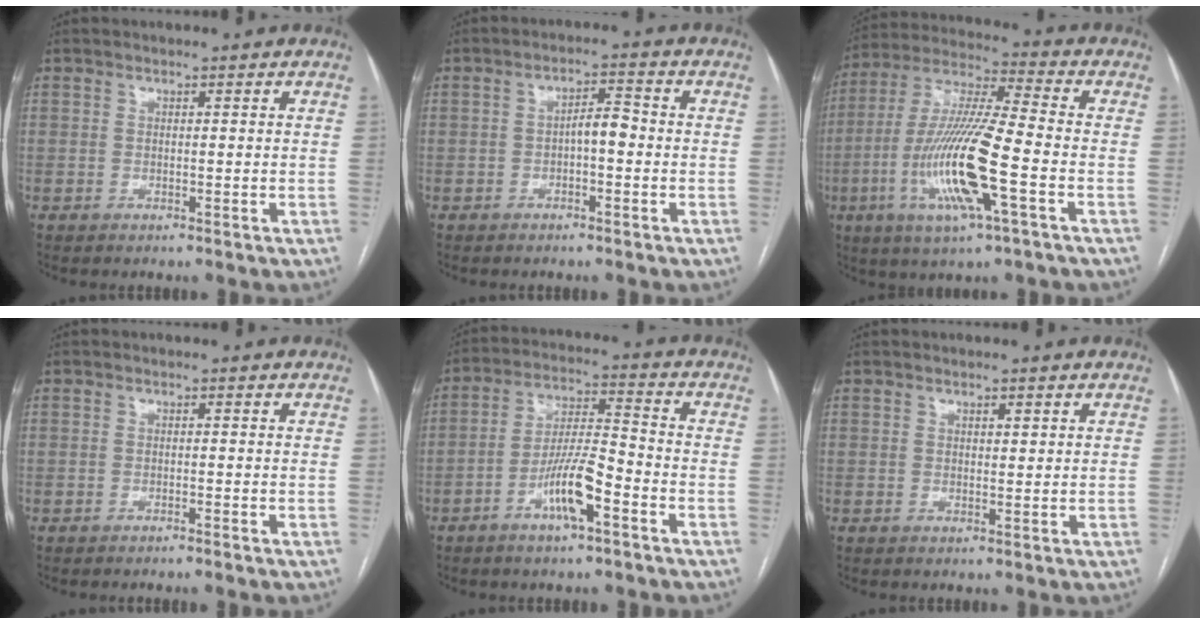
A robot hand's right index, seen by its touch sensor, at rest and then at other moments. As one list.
[{"total": 3.4, "force": [-0.7, 1.2, 3.1], "torque": [-0.047, 0.014, -0.010]}, {"total": 16.5, "force": [-4.9, 1.1, 15.7], "torque": [-0.323, -0.012, -0.093]}, {"total": 1.2, "force": [-1.0, -0.3, 0.5], "torque": [-0.009, 0.003, -0.015]}, {"total": 9.0, "force": [-4.4, 1.4, 7.8], "torque": [-0.152, 0.005, -0.080]}, {"total": 0.9, "force": [0.5, 0.3, 0.7], "torque": [-0.010, -0.001, 0.008]}]